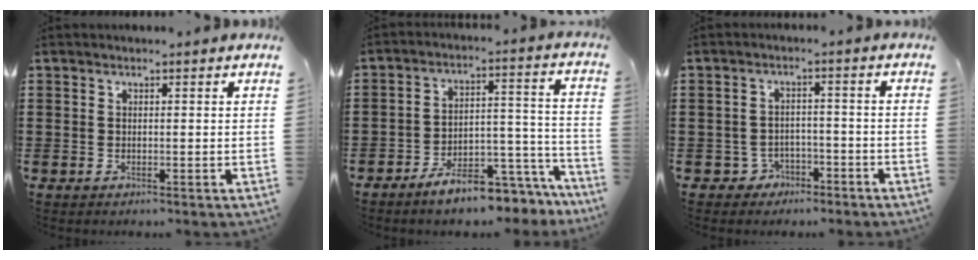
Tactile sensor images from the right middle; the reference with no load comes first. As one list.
[{"total": 8.0, "force": [-7.1, 1.2, 3.5], "torque": [-0.048, 0.017, -0.127]}, {"total": 3.0, "force": [-2.6, 1.5, 0.3], "torque": [-0.017, 0.001, -0.056]}]